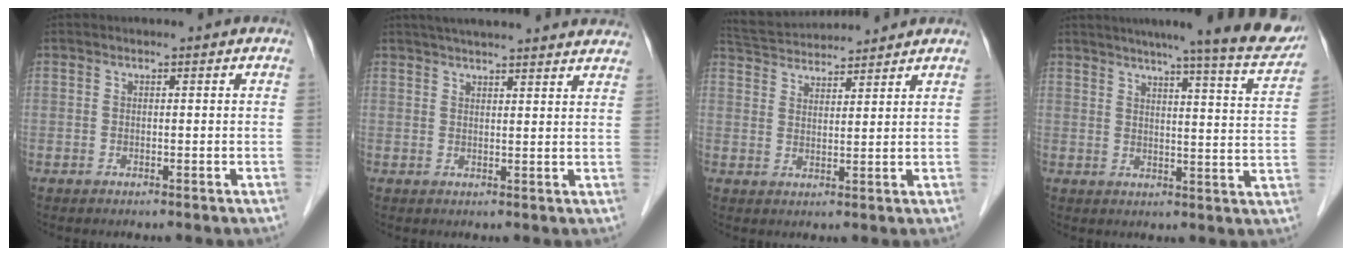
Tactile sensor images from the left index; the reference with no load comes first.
{"total": 18.8, "force": [17.0, 1.7, 7.8], "torque": [-0.114, 0.029, 0.212]}
{"total": 9.5, "force": [9.2, 0.9, 2.2], "torque": [-0.051, 0.032, 0.150]}
{"total": 17.9, "force": [15.6, 0.0, 8.9], "torque": [-0.118, -0.043, 0.181]}